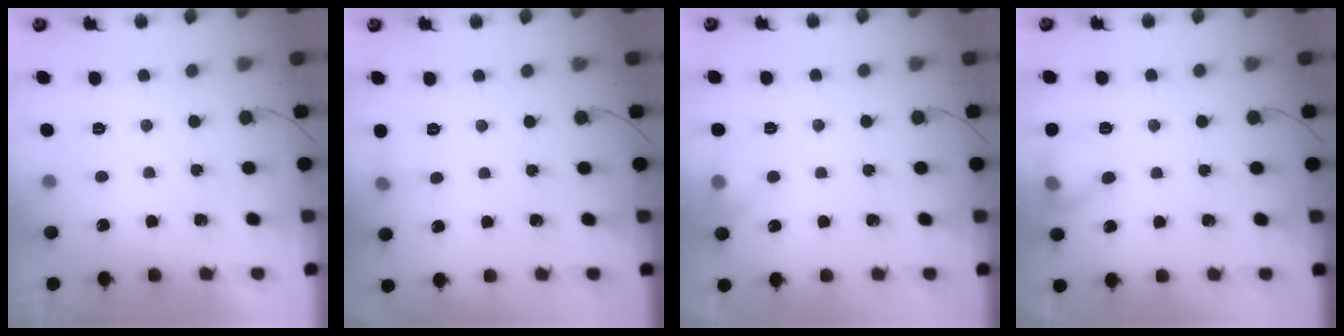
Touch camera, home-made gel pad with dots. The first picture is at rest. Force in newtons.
{"total": 5.5, "press": 5.1, "slide": 2.0}
{"total": 5.6, "press": 5.3, "slide": 1.8}
{"total": 10.0, "press": 10.0, "slide": 0.7}